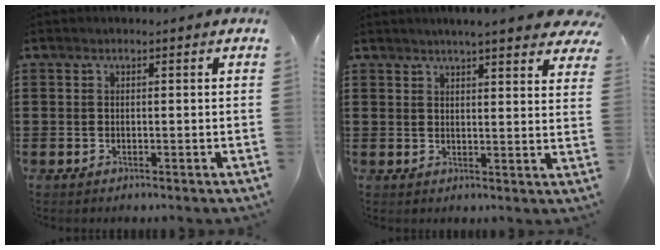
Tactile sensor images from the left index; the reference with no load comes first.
{"total": 4.8, "force": [4.4, -0.2, 2.0], "torque": [-0.046, -0.014, 0.078]}